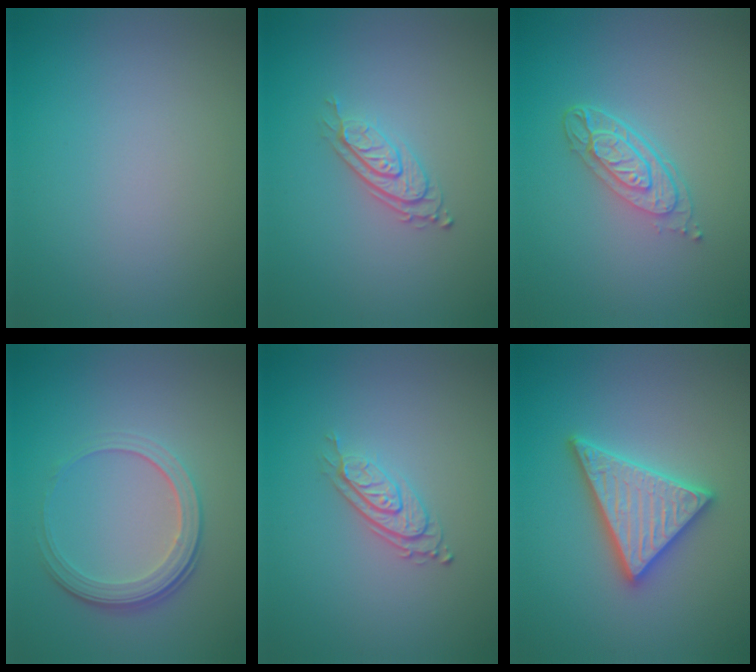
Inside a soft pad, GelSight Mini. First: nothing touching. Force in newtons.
{"total": 2.7, "press": 2.0, "slide": 1.9}
{"total": 3.9, "press": 2.8, "slide": 2.6}
{"total": 3.9, "press": 2.8, "slide": 2.8}
{"total": 2.7, "press": 2.0, "slide": 1.9}
{"total": 4.9, "press": 4.9, "slide": 0.7}